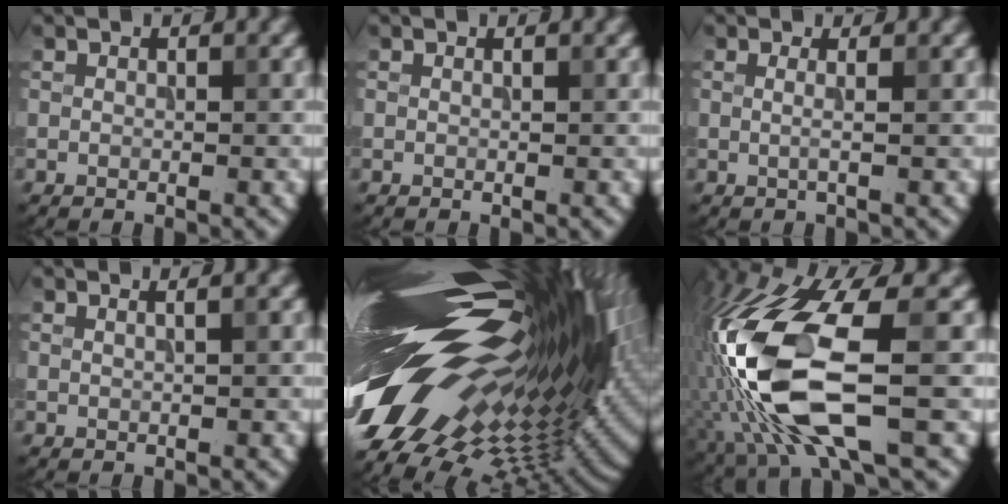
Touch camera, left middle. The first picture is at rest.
{"total": 0.0}
{"total": 1.2, "force": [0.0, 0.4, 1.1], "torque": [-0.022, -0.003, -0.009]}
{"total": 1.6, "force": [0.9, 0.7, 1.2], "torque": [-0.007, 0.000, -0.003]}
{"total": 20.7, "force": [4.5, 8.1, 18.6], "torque": [-0.342, -0.002, 0.067]}
{"total": 13.1, "force": [-2.5, 5.0, 11.8], "torque": [-0.270, -0.008, -0.048]}